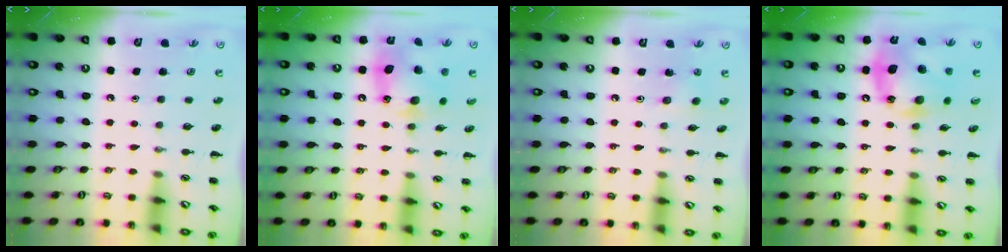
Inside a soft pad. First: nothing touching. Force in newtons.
{"total": 12.7, "press": 12.6, "slide": 1.8}
{"total": 2.4, "press": 2.3, "slide": 0.6}
{"total": 15.1, "press": 15.0, "slide": 0.9}